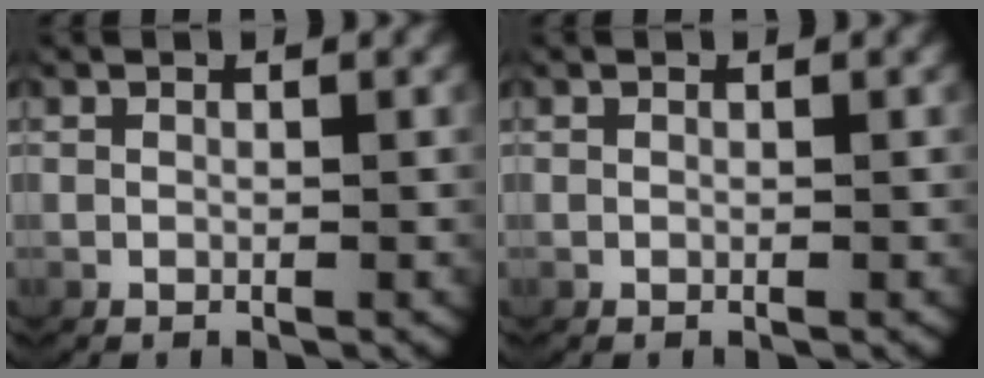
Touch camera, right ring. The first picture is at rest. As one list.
[{"total": 0.0}]